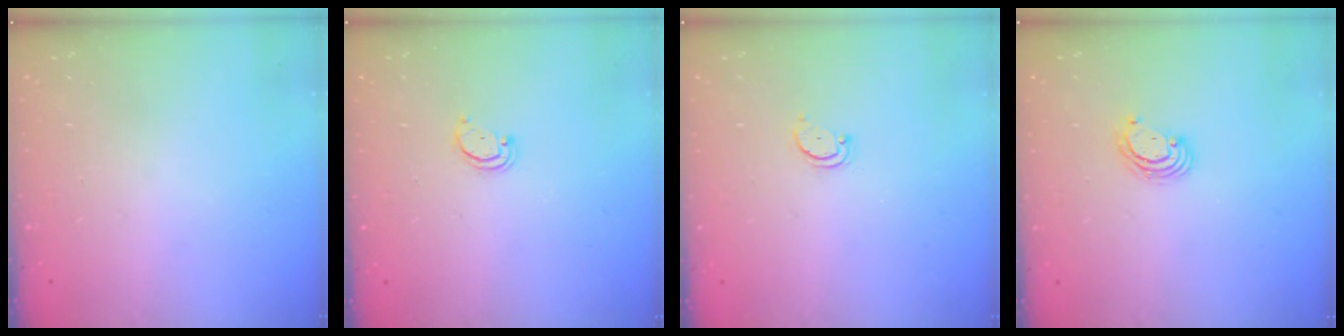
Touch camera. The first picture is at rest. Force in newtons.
{"total": 2.1, "press": 2.1, "slide": 0.2}
{"total": 2.5, "press": 2.4, "slide": 0.5}
{"total": 3.6, "press": 3.6, "slide": 0.2}